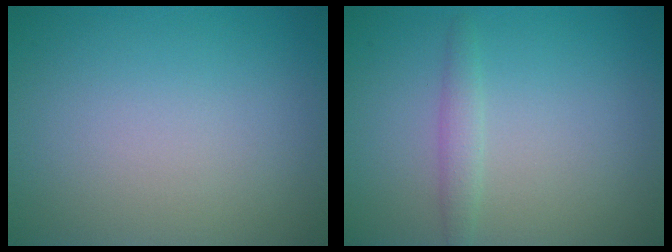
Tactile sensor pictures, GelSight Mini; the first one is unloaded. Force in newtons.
{"total": 1.4, "press": 1.4, "slide": 0.1}